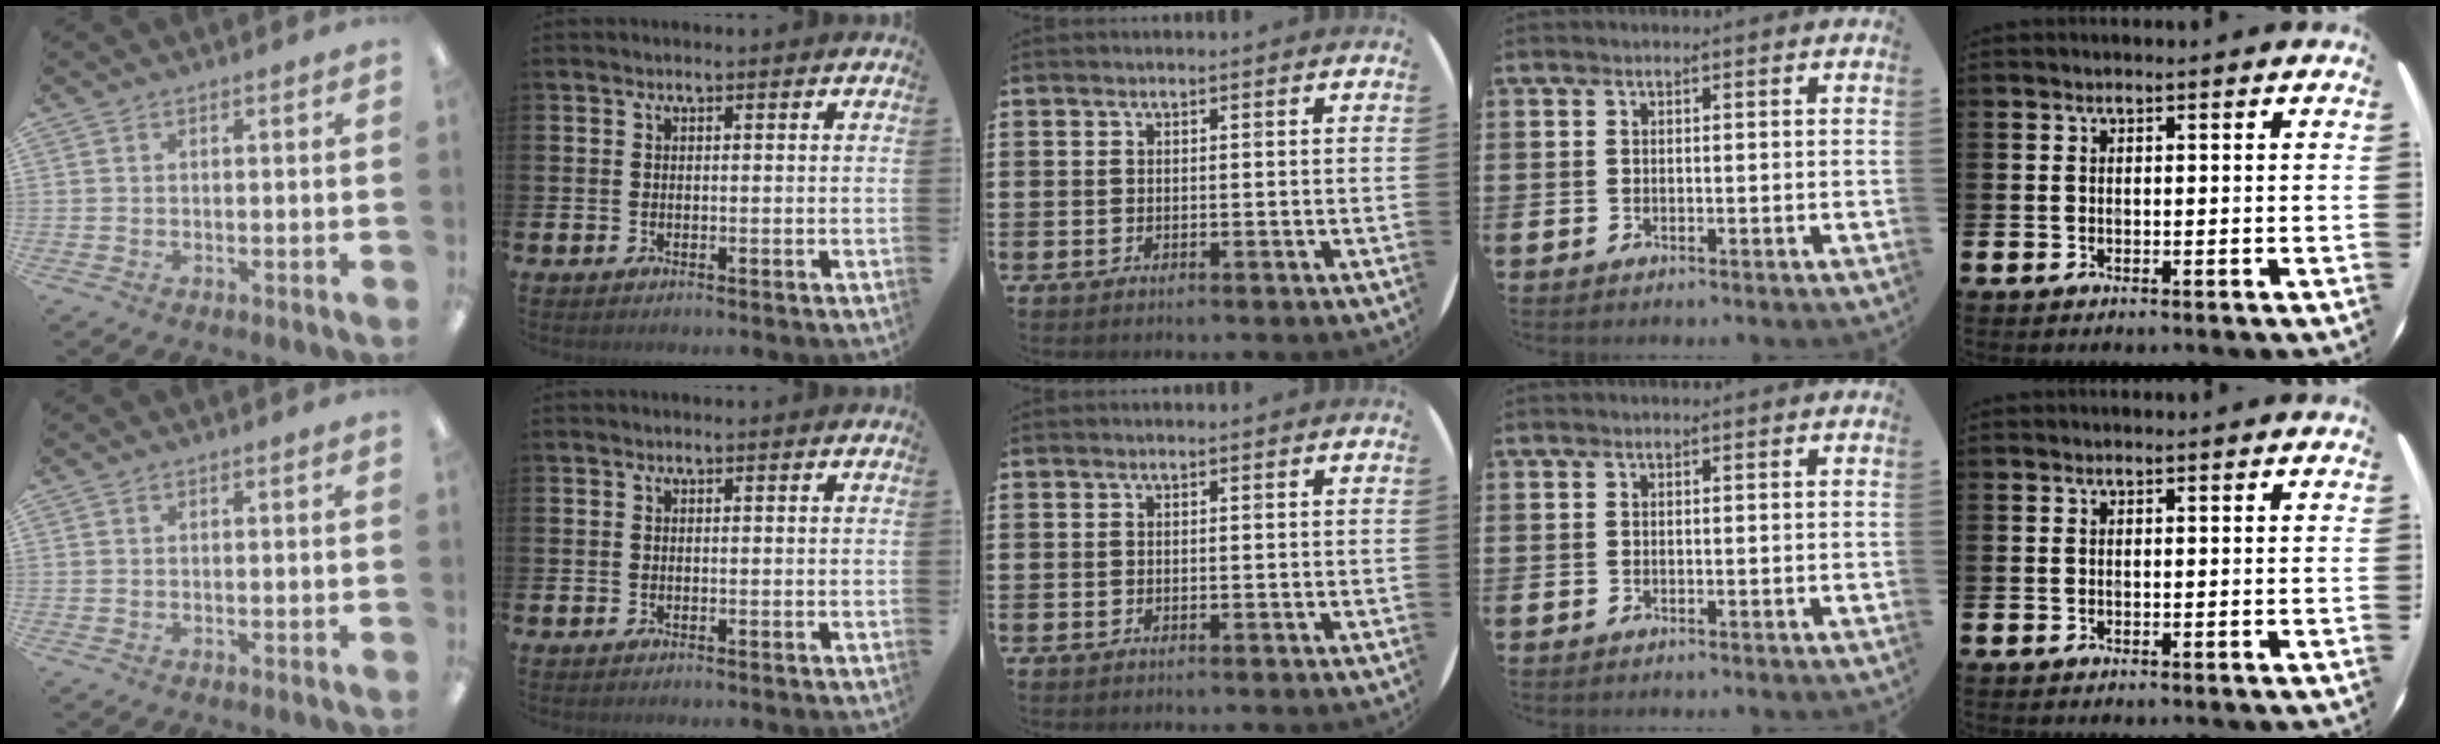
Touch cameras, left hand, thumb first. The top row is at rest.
{}